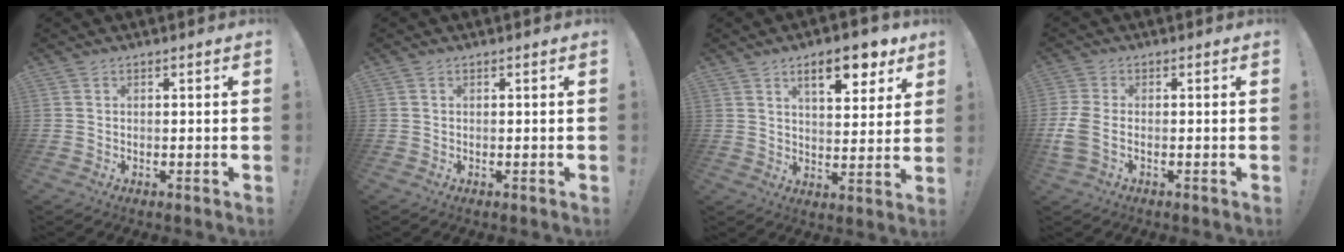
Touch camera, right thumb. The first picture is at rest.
{"total": 0.0}
{"total": 11.6, "force": [6.5, 4.2, 8.7], "torque": [-0.115, -0.028, 0.105]}
{"total": 5.8, "force": [-1.7, 3.0, 4.7], "torque": [-0.110, -0.005, -0.028]}